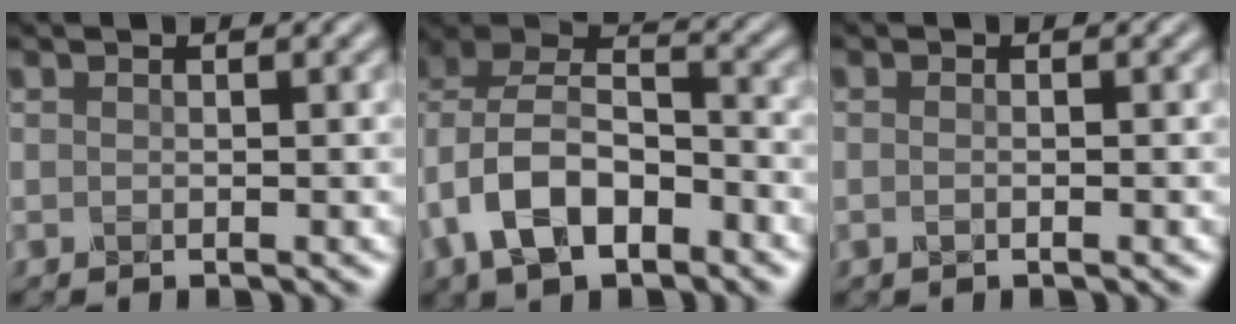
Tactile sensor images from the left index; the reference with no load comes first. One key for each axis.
{"total": 9.5, "fx": -3.2, "fy": 6.0, "fz": 6.6, "tx": -0.126, "ty": 0.001, "tz": -0.065}
{"total": 0.9, "fx": -0.2, "fy": 0.3, "fz": 0.8, "tx": -0.013, "ty": -0.005, "tz": -0.009}